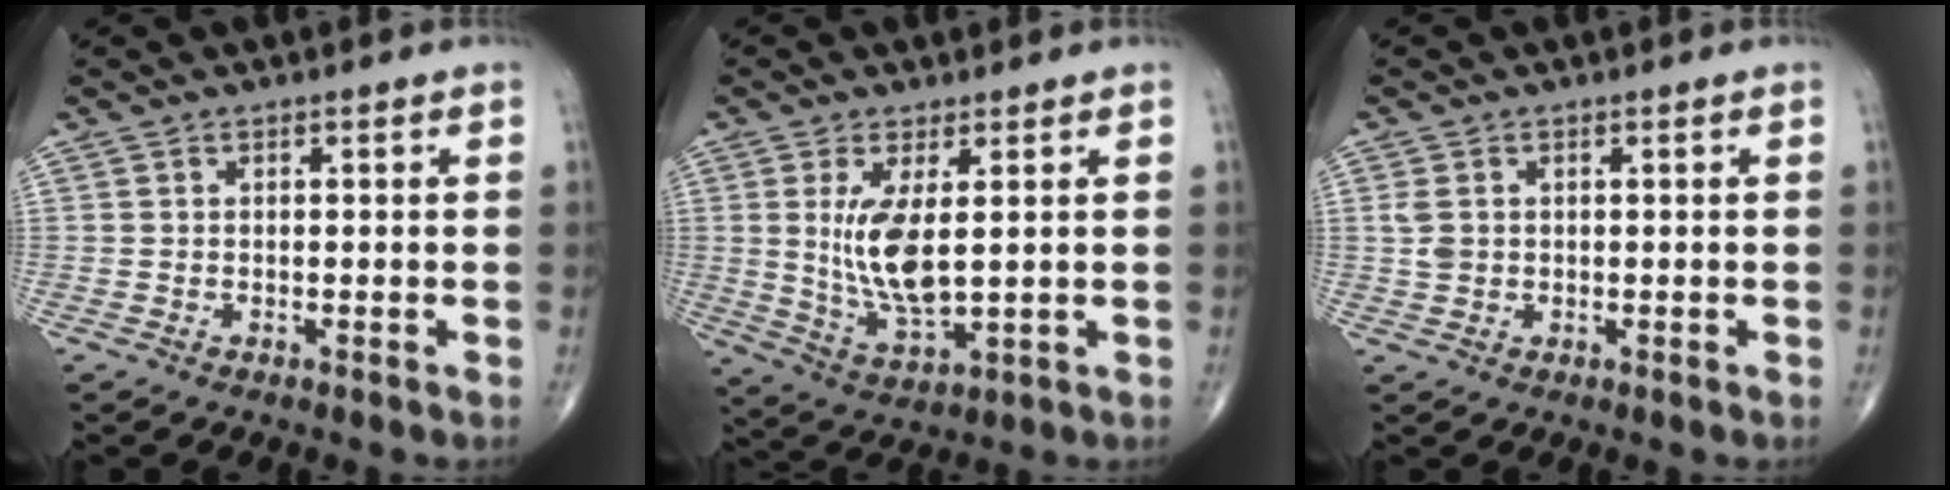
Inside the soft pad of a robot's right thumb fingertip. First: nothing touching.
{"total": 10.0, "force": [1.5, 3.8, 9.1], "torque": [-0.182, -0.028, 0.042]}
{"total": 2.2, "force": [0.4, 1.6, 1.4], "torque": [-0.034, 0.000, 0.012]}